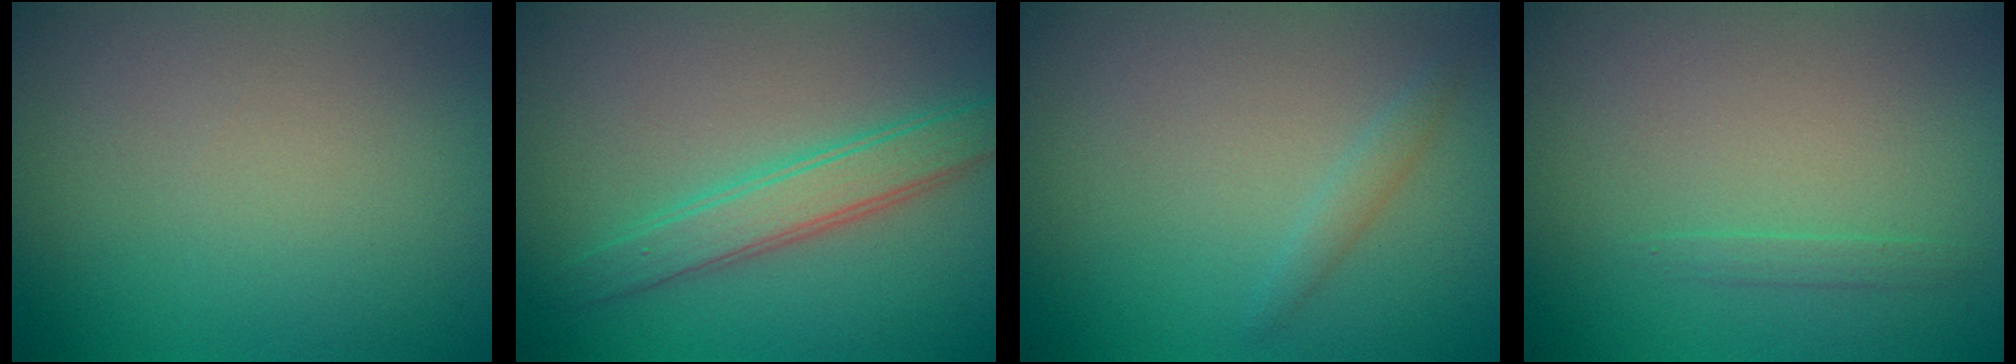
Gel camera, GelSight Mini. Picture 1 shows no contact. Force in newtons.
{"total": 3.5, "press": 3.5, "slide": 0.1}
{"total": 1.6, "press": 1.6, "slide": 0.1}
{"total": 0.7, "press": 0.7, "slide": 0.1}